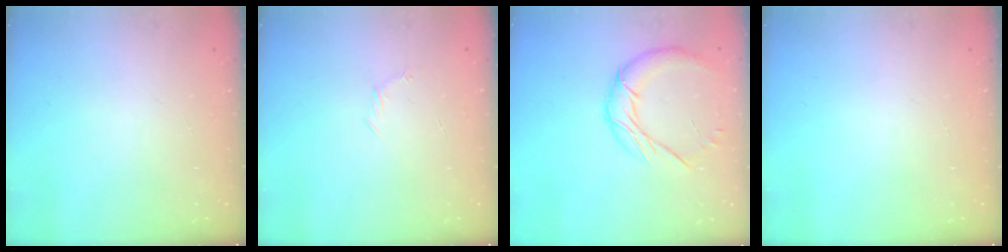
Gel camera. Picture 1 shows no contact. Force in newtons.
{"total": 3.4, "press": 3.3, "slide": 0.9}
{"total": 11.8, "press": 11.7, "slide": 0.8}
{"total": 0.0}